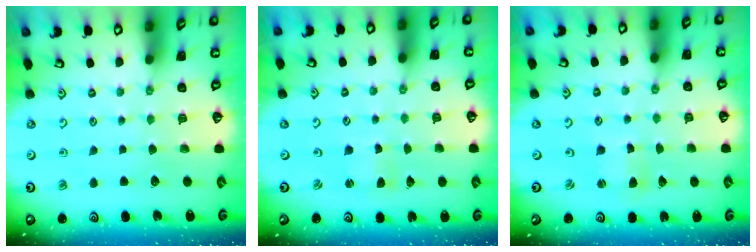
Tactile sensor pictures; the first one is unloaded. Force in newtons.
{"total": 1.1, "press": 1.1, "slide": 0.2}
{"total": 1.5, "press": 1.4, "slide": 0.2}